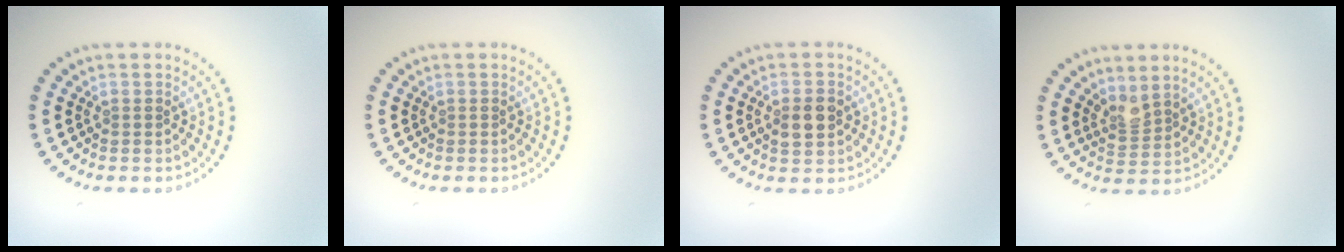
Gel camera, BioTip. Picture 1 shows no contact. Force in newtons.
{"total": 0.0}
{"total": 2.8, "press": 2.8, "slide": 0.2}
{"total": 2.0, "press": 1.5, "slide": 1.3}